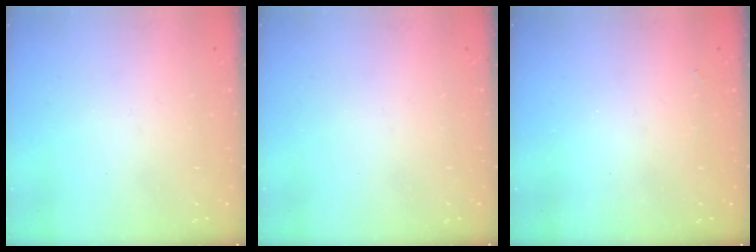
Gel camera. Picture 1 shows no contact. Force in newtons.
{"total": 0.0}
{"total": 1.3, "press": 1.3, "slide": 0.3}